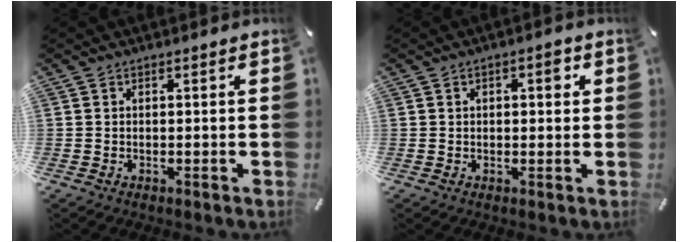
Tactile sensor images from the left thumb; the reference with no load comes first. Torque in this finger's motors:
{"motor_torque": [-0.03, -0.22, -0.03, 0.22, 0.00]}